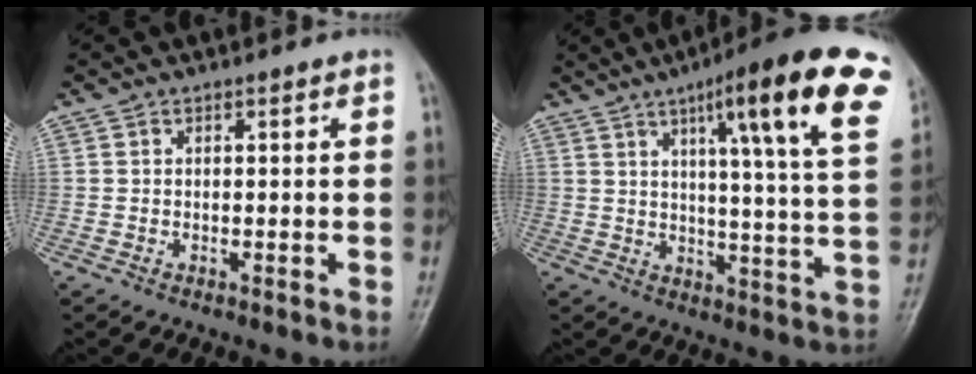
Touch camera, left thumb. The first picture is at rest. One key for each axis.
{"total": 20.8, "fx": 10.4, "fy": 2.8, "fz": 17.8, "tx": -0.229, "ty": -0.028, "tz": 0.131}